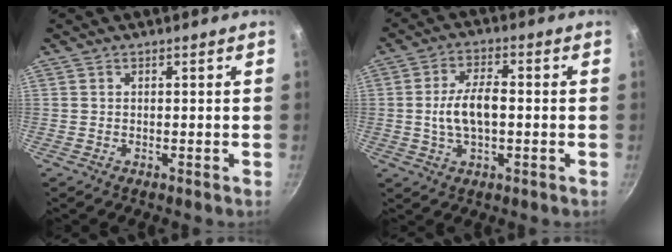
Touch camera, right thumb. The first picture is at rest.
{"total": 8.6, "force": [-0.5, 4.3, 7.4], "torque": [-0.131, 0.022, -0.012]}